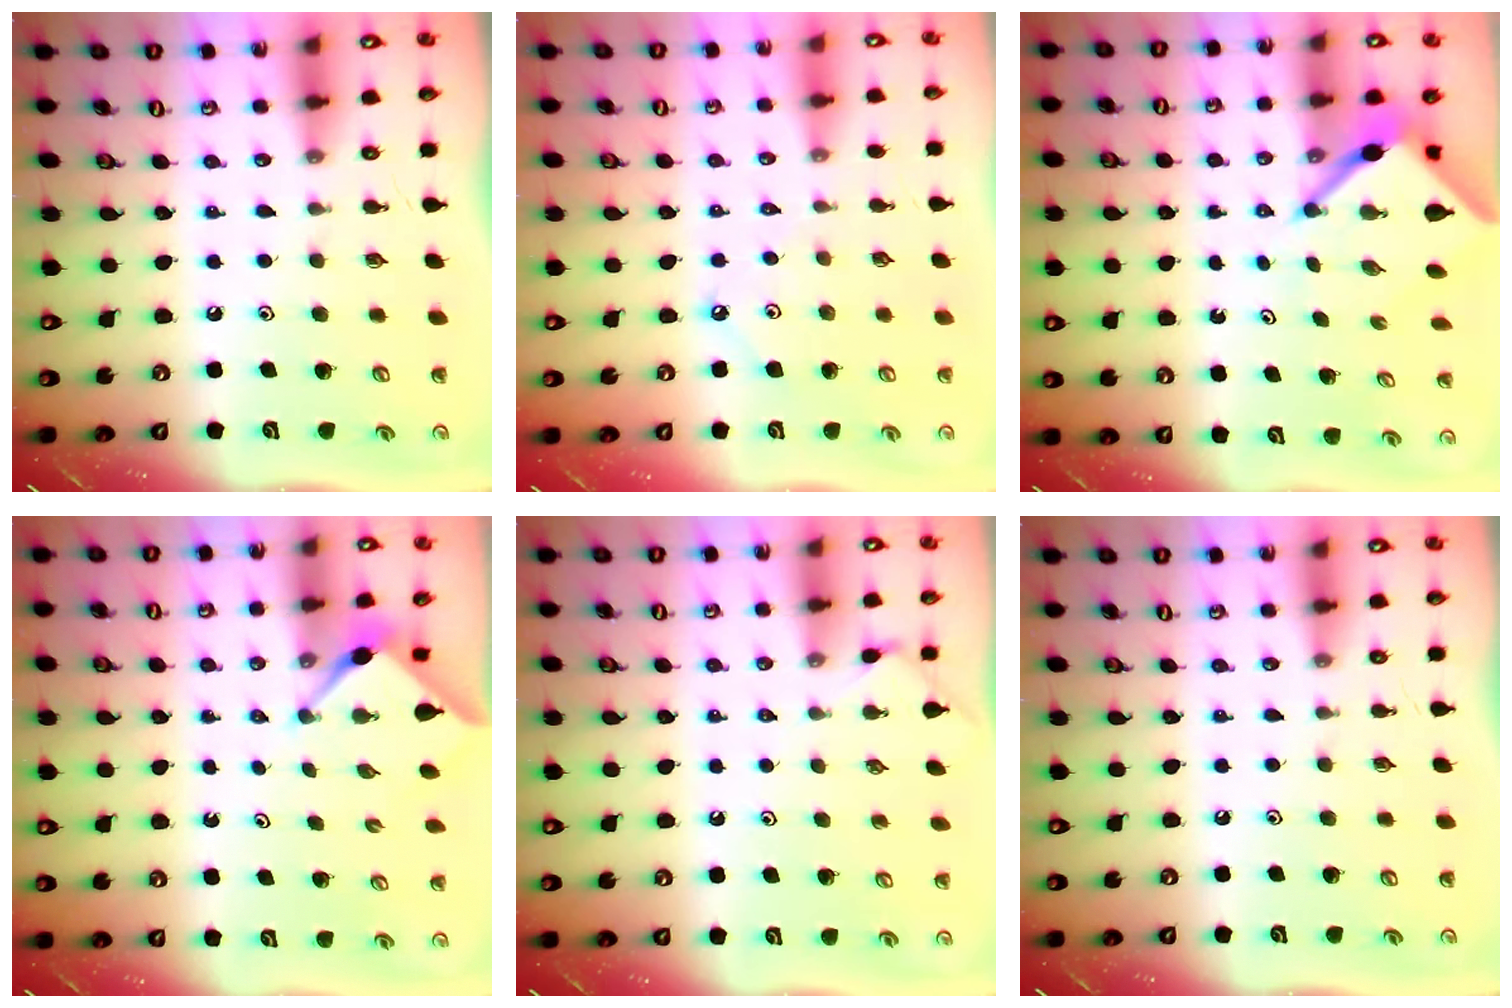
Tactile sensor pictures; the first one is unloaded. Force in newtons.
{"total": 3.0, "press": 3.0, "slide": 0.3}
{"total": 5.9, "press": 5.9, "slide": 0.4}
{"total": 2.9, "press": 2.9, "slide": 0.4}
{"total": 2.4, "press": 2.4, "slide": 0.3}
{"total": 0.0}